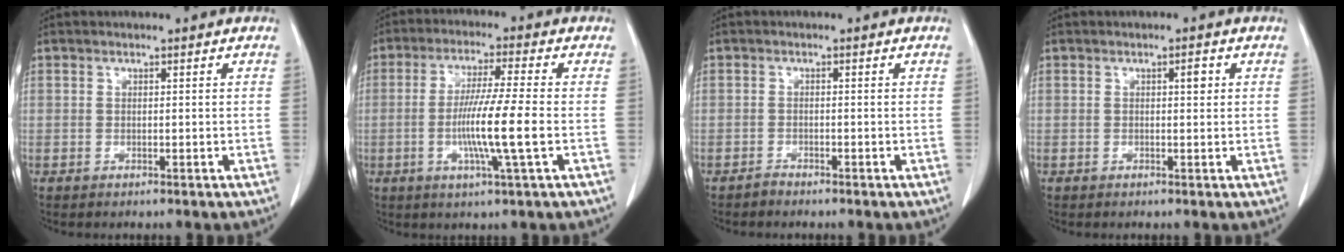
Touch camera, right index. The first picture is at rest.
{"total": 9.3, "force": [-1.7, -0.9, 9.1], "torque": [-0.170, -0.010, -0.033]}
{"total": 0.9, "force": [-0.9, 0.1, 0.1], "torque": [-0.002, -0.001, -0.017]}
{"total": 1.3, "force": [0.5, 0.4, 1.2], "torque": [-0.016, 0.005, 0.009]}